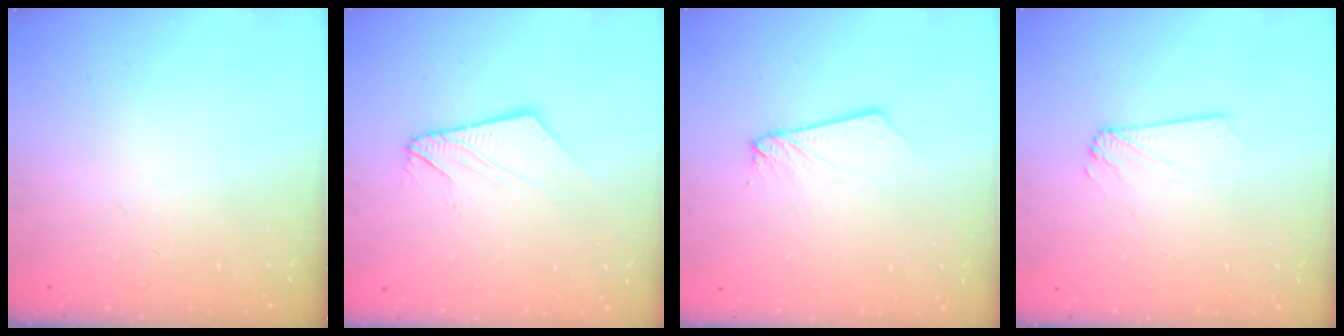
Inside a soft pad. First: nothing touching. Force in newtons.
{"total": 8.8, "press": 8.7, "slide": 1.0}
{"total": 2.5, "press": 2.5, "slide": 0.3}
{"total": 2.0, "press": 2.0, "slide": 0.1}